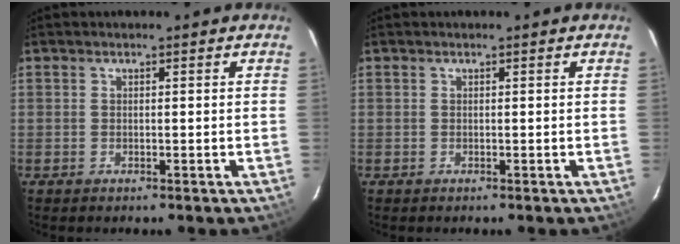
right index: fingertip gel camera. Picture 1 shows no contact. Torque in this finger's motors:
{"motor_torque": [0.00, 0.00, 0.00, 0.00]}